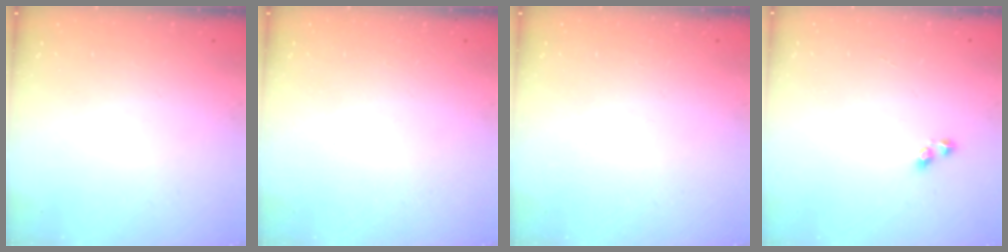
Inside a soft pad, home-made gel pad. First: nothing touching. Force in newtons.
{"total": 0.0}
{"total": 0.0}
{"total": 2.2, "press": 1.9, "slide": 1.1}